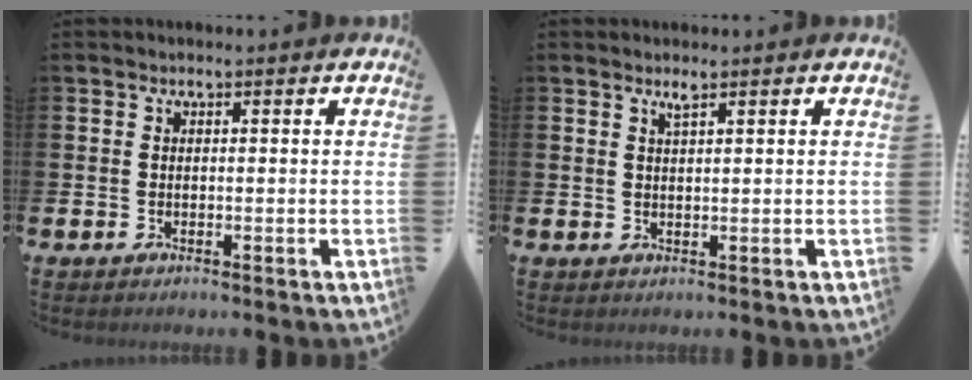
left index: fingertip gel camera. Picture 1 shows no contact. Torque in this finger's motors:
{"motor_torque": [0.30, -0.25, 0.12, 0.04]}